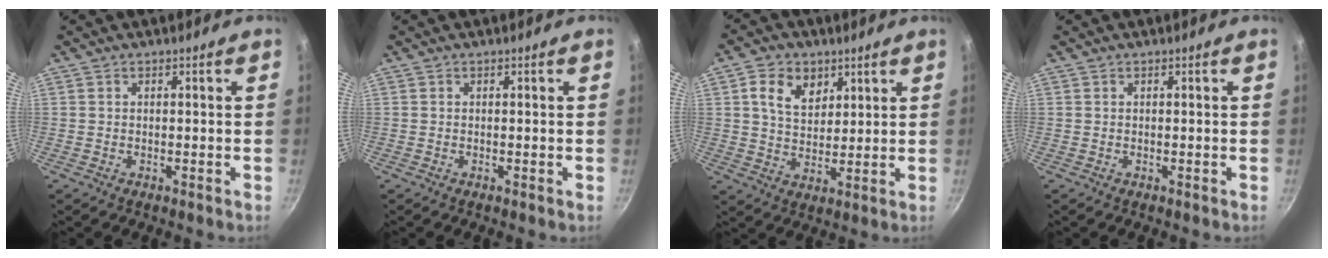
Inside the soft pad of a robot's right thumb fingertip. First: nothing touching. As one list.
[{"total": 0.0}, {"total": 8.6, "force": [3.5, 6.1, 4.8], "torque": [-0.058, -0.013, 0.060]}, {"total": 0.0}]